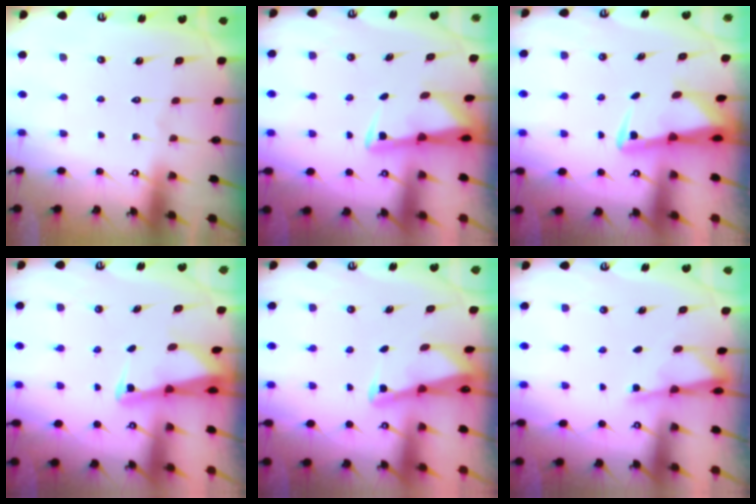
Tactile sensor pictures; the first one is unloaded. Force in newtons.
{"total": 3.0, "press": 3.0, "slide": 0.6}
{"total": 3.2, "press": 3.1, "slide": 0.7}
{"total": 2.6, "press": 2.6, "slide": 0.3}
{"total": 2.2, "press": 2.2, "slide": 0.3}
{"total": 2.3, "press": 2.2, "slide": 0.3}